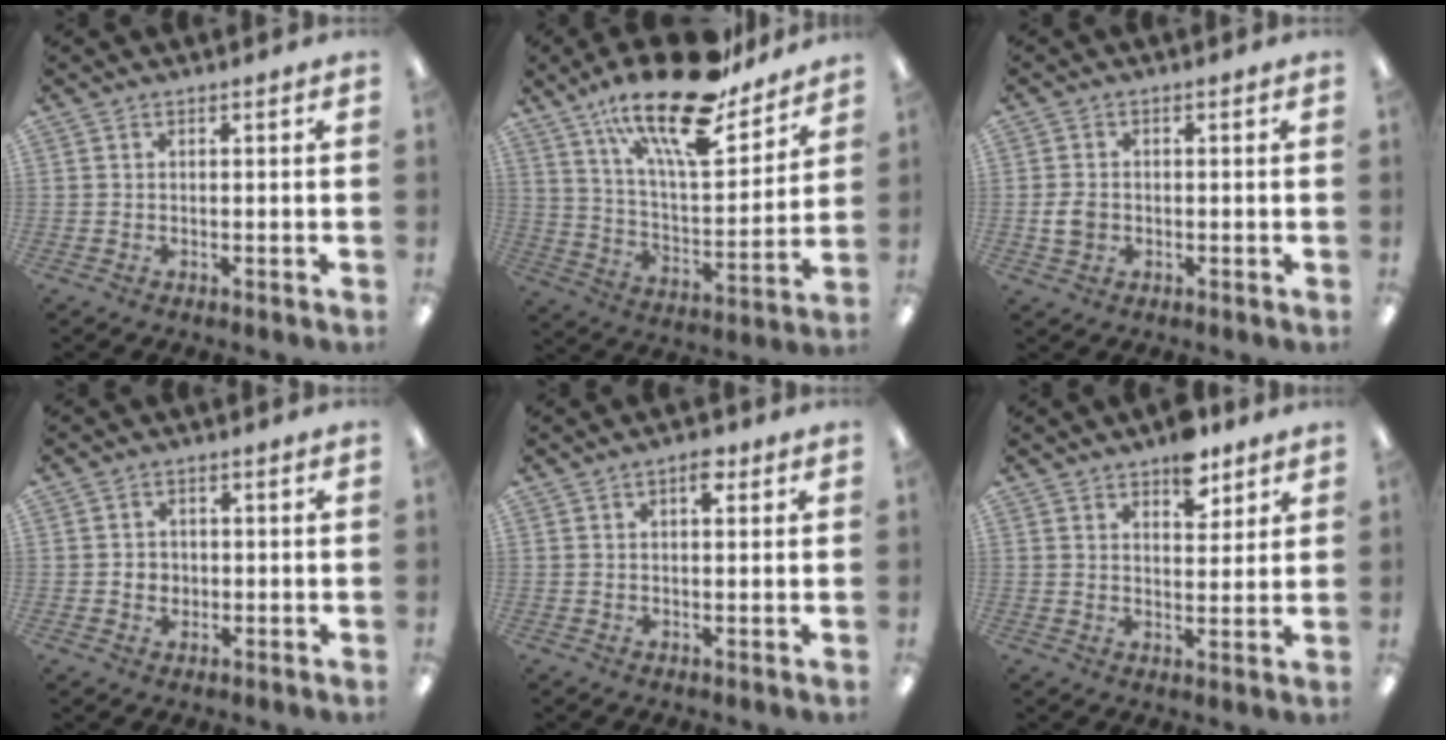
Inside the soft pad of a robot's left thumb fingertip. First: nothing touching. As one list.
[{"total": 23.3, "force": [16.8, 7.5, 14.3], "torque": [-0.234, -0.106, 0.281]}, {"total": 3.8, "force": [-0.5, 3.0, 2.2], "torque": [-0.045, 0.004, -0.010]}, {"total": 2.6, "force": [-0.1, 2.5, 0.7], "torque": [-0.008, 0.000, -0.006]}, {"total": 3.9, "force": [2.0, 1.9, 2.8], "torque": [-0.029, -0.007, 0.027]}, {"total": 8.1, "force": [5.6, 4.2, 4.1], "torque": [-0.039, -0.027, 0.093]}]